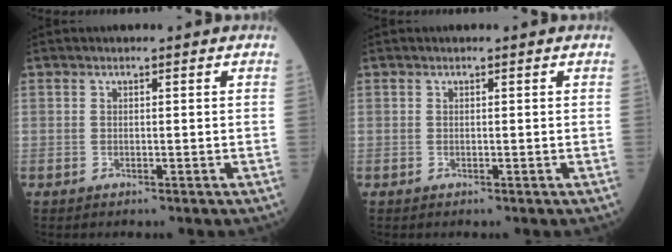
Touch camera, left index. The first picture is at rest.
{"total": 0.0}